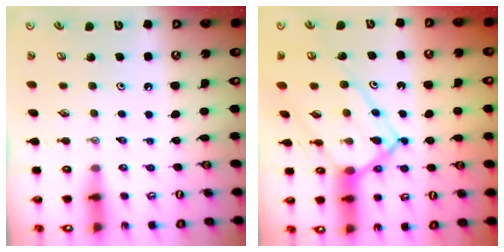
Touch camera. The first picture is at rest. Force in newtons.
{"total": 12.4, "press": 12.4, "slide": 1.2}